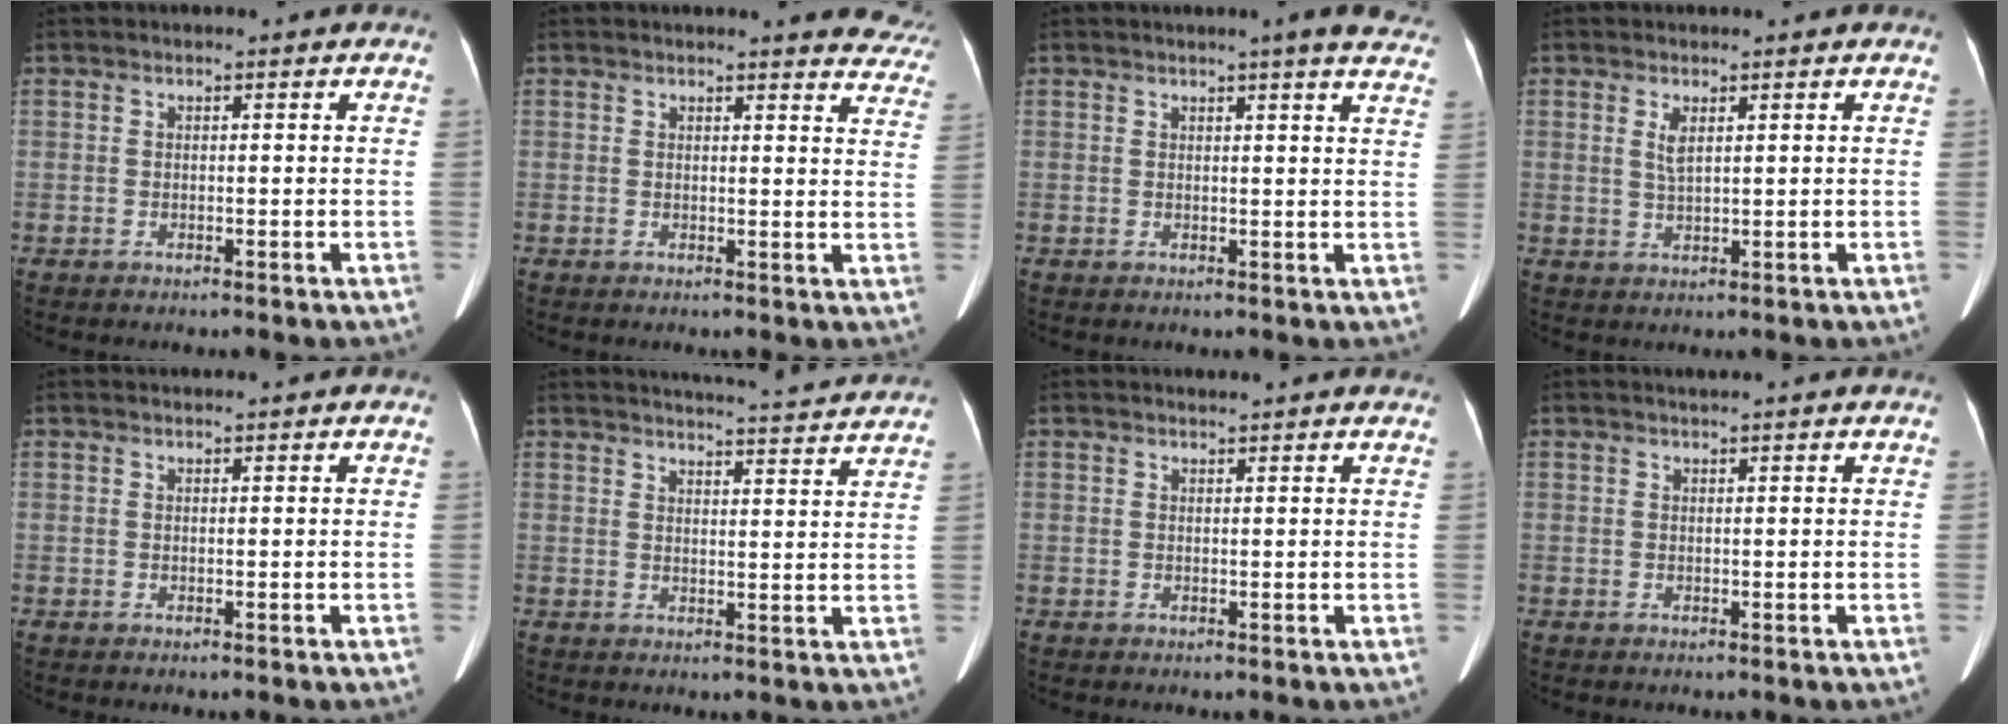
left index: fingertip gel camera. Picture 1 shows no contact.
{"total": 9.2, "force": [8.9, 1.6, 1.8], "torque": [0.015, -0.050, 0.060]}
{"total": 9.9, "force": [8.6, 0.3, 4.9], "torque": [-0.041, -0.015, 0.072]}
{"total": 2.1, "force": [1.0, 0.5, 1.9], "torque": [-0.046, -0.005, 0.024]}
{"total": 1.4, "force": [1.3, 0.1, 0.3], "torque": [-0.004, 0.018, 0.020]}
{"total": 13.6, "force": [13.1, -0.2, 3.7], "torque": [-0.053, -0.016, 0.152]}
{"total": 3.9, "force": [3.8, 0.2, 1.0], "torque": [-0.017, 0.014, 0.037]}
{"total": 2.6, "force": [2.4, -0.3, 1.0], "torque": [-0.014, 0.016, 0.030]}